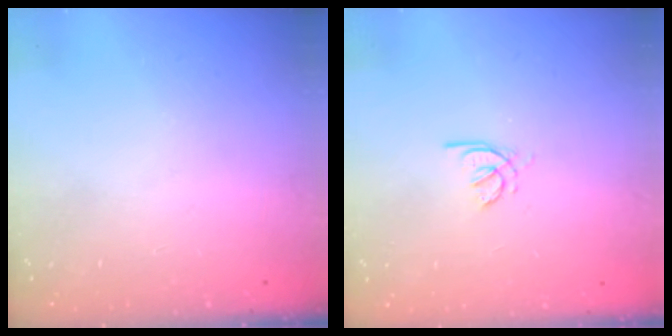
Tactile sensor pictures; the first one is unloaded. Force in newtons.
{"total": 1.4, "press": 1.3, "slide": 0.4}